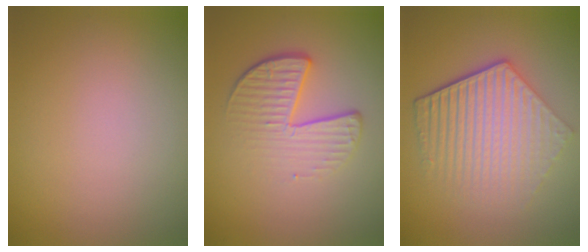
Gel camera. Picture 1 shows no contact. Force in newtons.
{"total": 4.3, "press": 2.8, "slide": 3.3}
{"total": 6.1, "press": 4.4, "slide": 4.3}